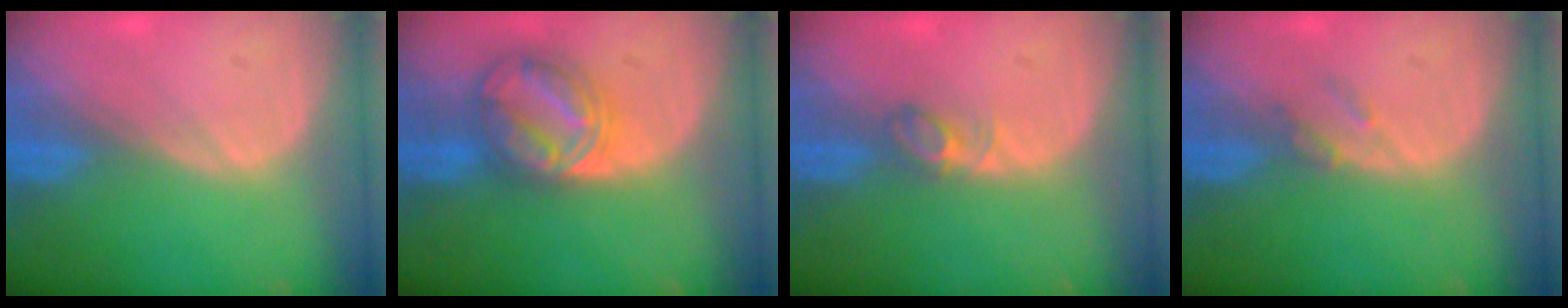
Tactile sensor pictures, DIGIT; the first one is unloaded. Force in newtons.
{"total": 7.7, "press": 7.6, "slide": 0.5}
{"total": 2.4, "press": 2.4, "slide": 0.4}
{"total": 1.6, "press": 1.6, "slide": 0.2}